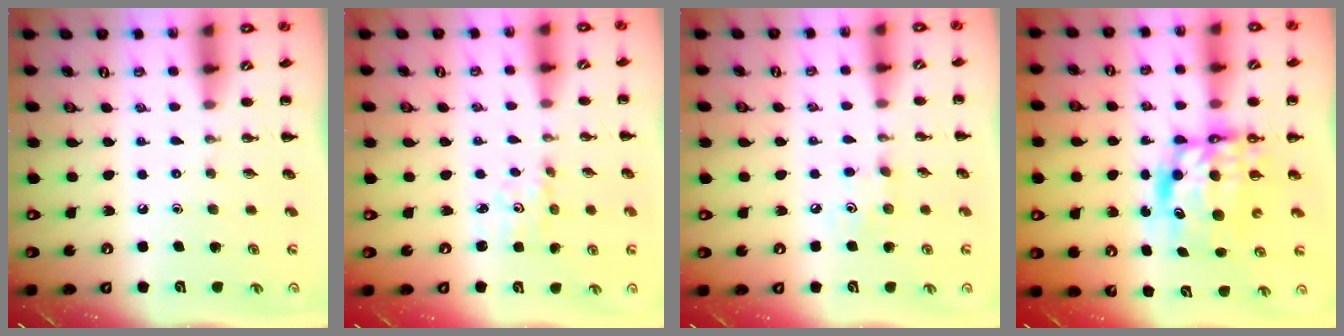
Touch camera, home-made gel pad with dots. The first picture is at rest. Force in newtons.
{"total": 1.9, "press": 1.9, "slide": 0.5}
{"total": 4.4, "press": 4.3, "slide": 0.8}
{"total": 9.1, "press": 8.7, "slide": 2.5}